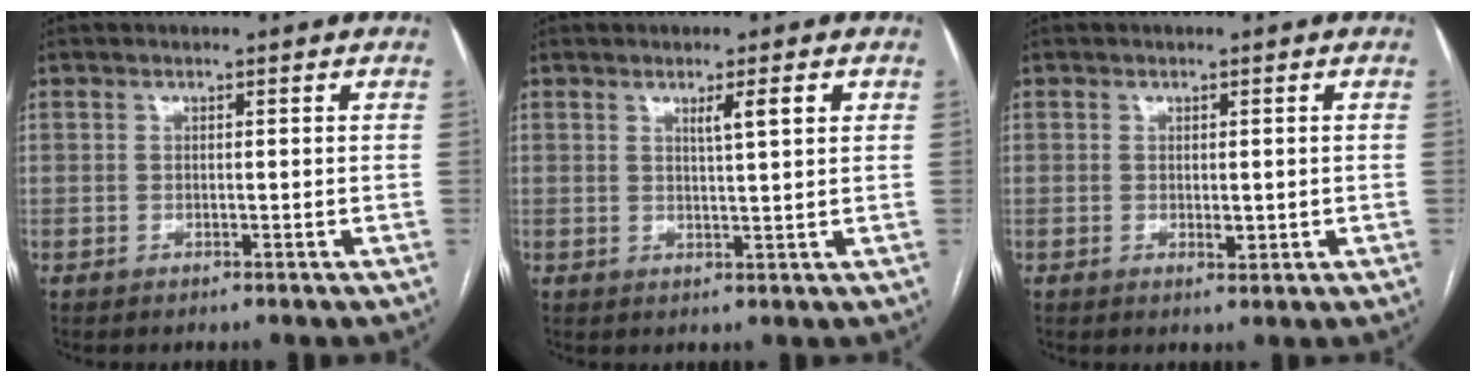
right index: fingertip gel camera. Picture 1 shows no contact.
{"total": 3.3, "force": [1.5, -0.1, 3.0], "torque": [-0.045, -0.001, 0.024]}
{"total": 1.7, "force": [-0.1, 0.9, 1.5], "torque": [-0.020, -0.004, 0.002]}